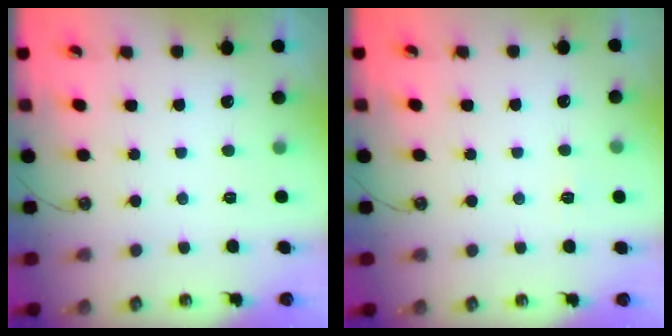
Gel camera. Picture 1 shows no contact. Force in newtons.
{"total": 3.4, "press": 3.4, "slide": 0.4}